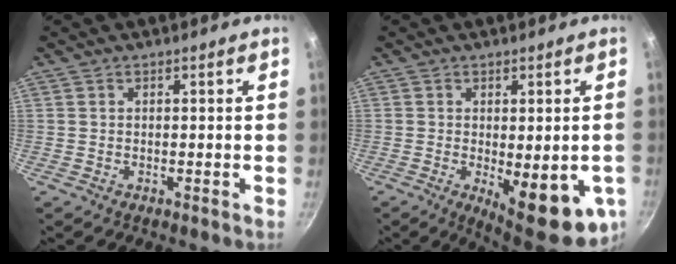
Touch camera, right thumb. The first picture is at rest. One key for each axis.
{"total": 15.2, "fx": -3.8, "fy": 5.5, "fz": 13.6, "tx": -0.148, "ty": -0.019, "tz": -0.036}